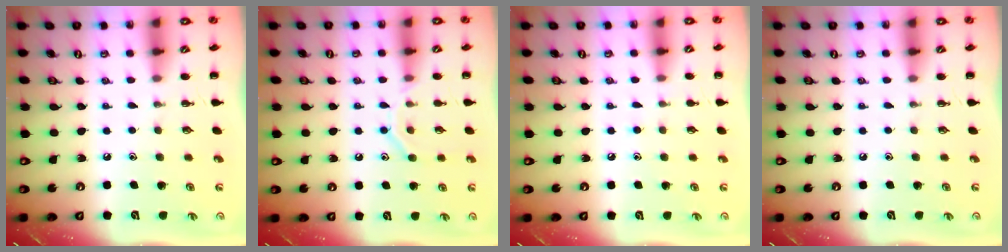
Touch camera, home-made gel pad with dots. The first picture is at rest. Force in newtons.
{"total": 9.3, "press": 9.2, "slide": 1.6}
{"total": 4.9, "press": 4.6, "slide": 1.7}
{"total": 0.0}